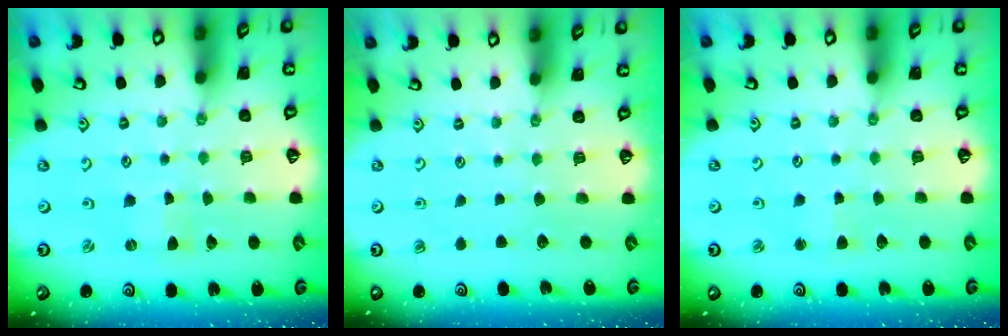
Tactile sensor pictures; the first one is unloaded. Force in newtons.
{"total": 0.0}
{"total": 2.5, "press": 2.5, "slide": 0.3}